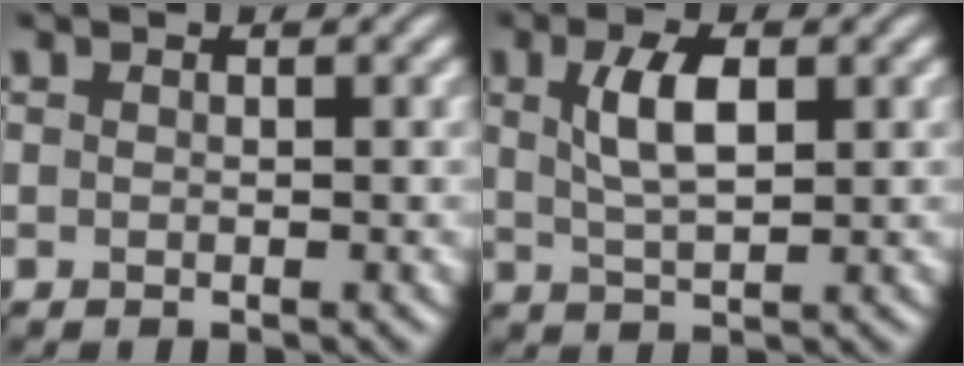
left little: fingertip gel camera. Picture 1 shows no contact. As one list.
[{"total": 4.2, "force": [1.2, 1.7, 3.7], "torque": [-0.079, 0.005, 0.025]}]